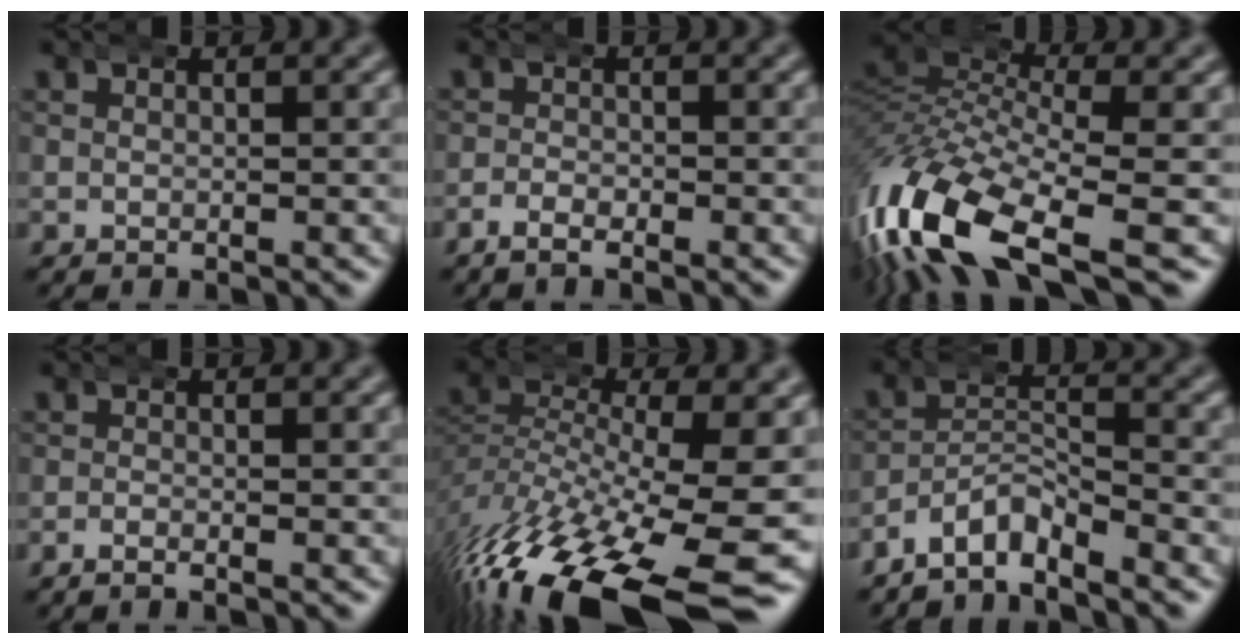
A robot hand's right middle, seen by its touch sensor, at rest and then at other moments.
{"total": 1.3, "force": [-1.1, 0.2, 0.5], "torque": [-0.008, -0.002, -0.026]}
{"total": 11.4, "force": [-4.2, 6.6, 8.3], "torque": [-0.213, -0.056, -0.048]}
{"total": 0.8, "force": [-0.7, -0.1, 0.4], "torque": [-0.007, 0.001, -0.017]}
{"total": 12.6, "force": [-7.5, 4.3, 9.1], "torque": [-0.173, -0.054, -0.092]}
{"total": 5.3, "force": [-4.4, 2.6, 1.6], "torque": [-0.035, -0.005, -0.085]}